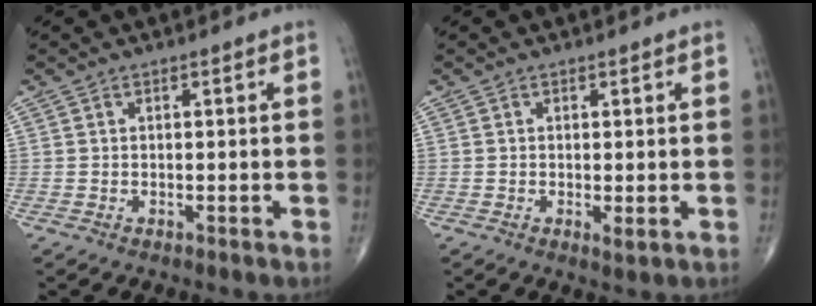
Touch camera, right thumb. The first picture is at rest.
{"total": 1.3, "force": [-0.2, 0.4, 1.3], "torque": [-0.022, -0.006, -0.004]}